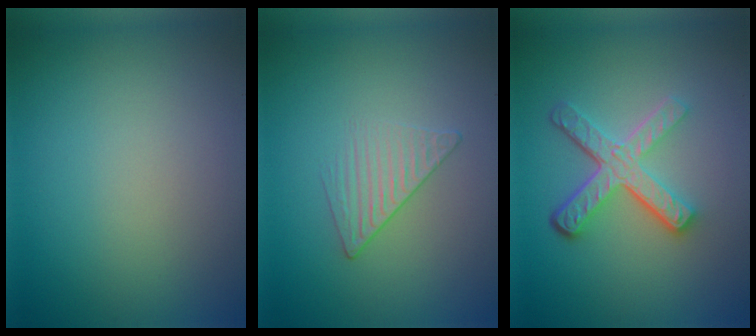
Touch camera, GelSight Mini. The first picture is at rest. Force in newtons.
{"total": 1.6, "press": 1.0, "slide": 1.2}
{"total": 5.0, "press": 3.5, "slide": 3.6}